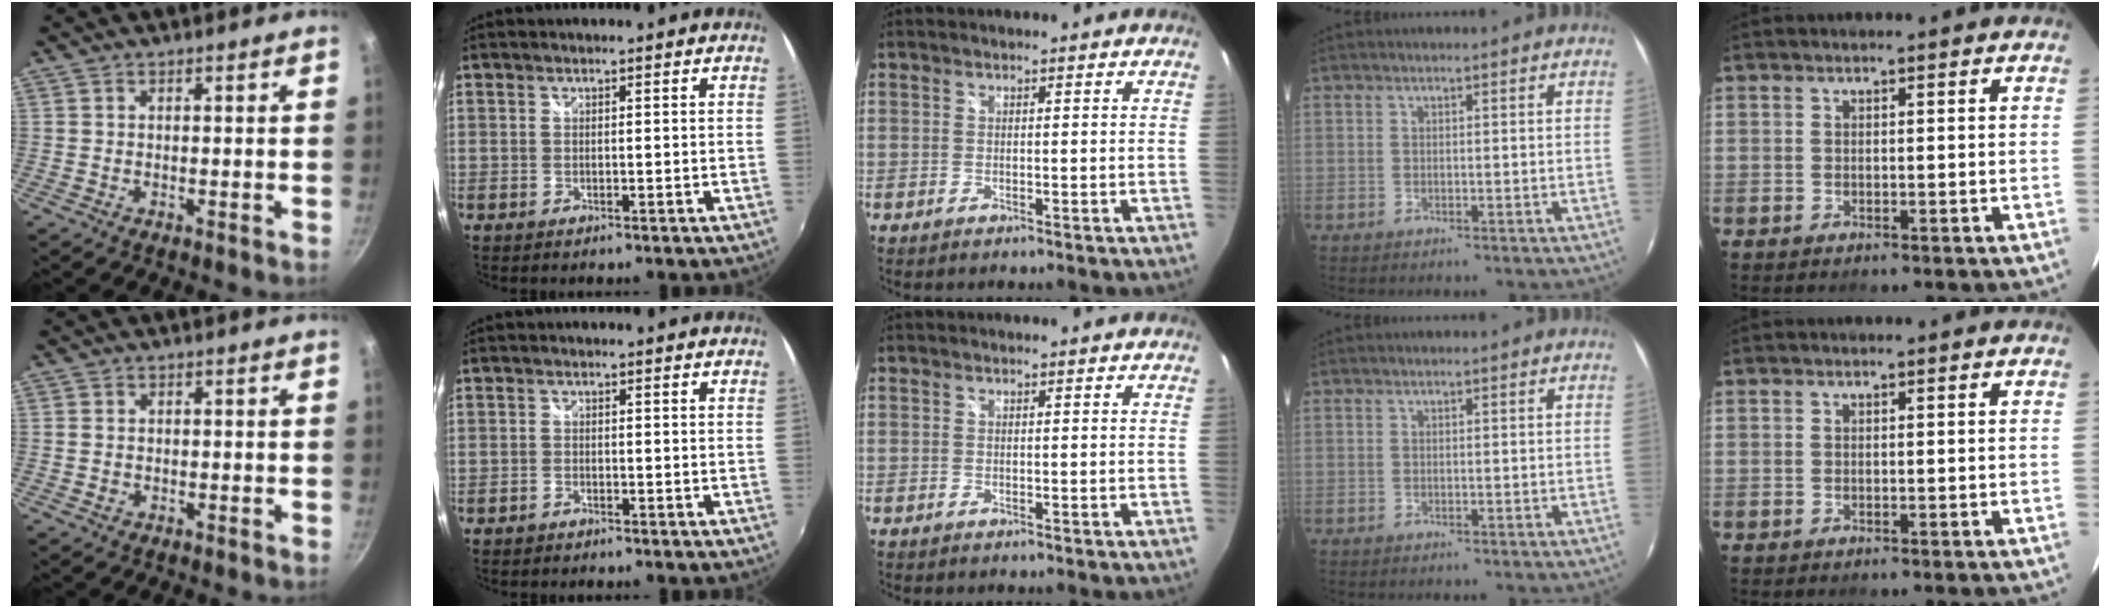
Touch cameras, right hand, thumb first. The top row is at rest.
{"thumb": {"total": 1.3, "force": [-0.5, 1.1, 0.6], "torque": [-0.013, 0.003, -0.008]}, "index": {"total": 1.2, "force": [-1.0, 0.7, 0.0], "torque": [-0.006, -0.002, -0.019]}}